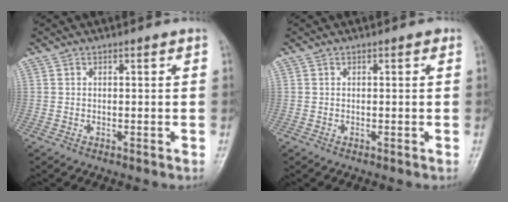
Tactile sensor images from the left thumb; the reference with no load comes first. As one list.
[{"total": 0.5, "force": [0.1, 0.4, 0.3], "torque": [0.005, 0.002, -0.003]}]